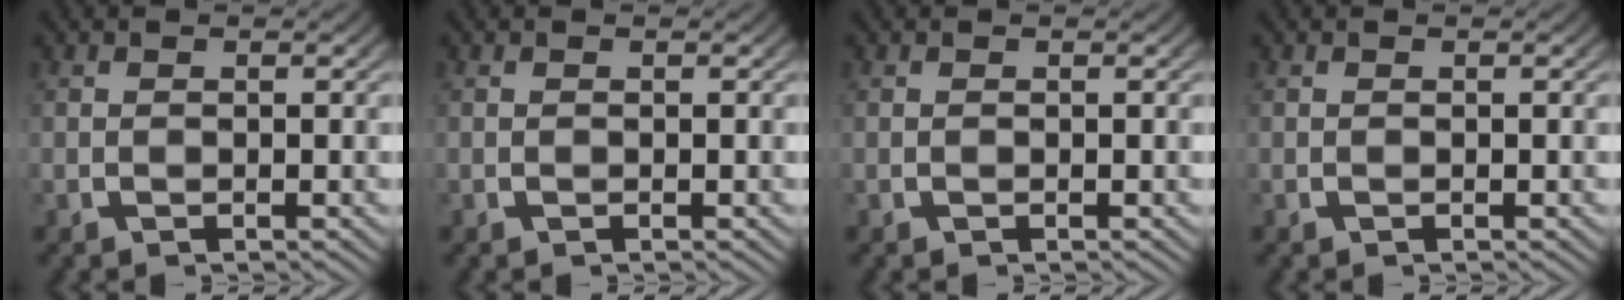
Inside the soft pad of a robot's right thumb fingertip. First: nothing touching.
{"total": 0.0}
{"total": 0.0}
{"total": 0.0}